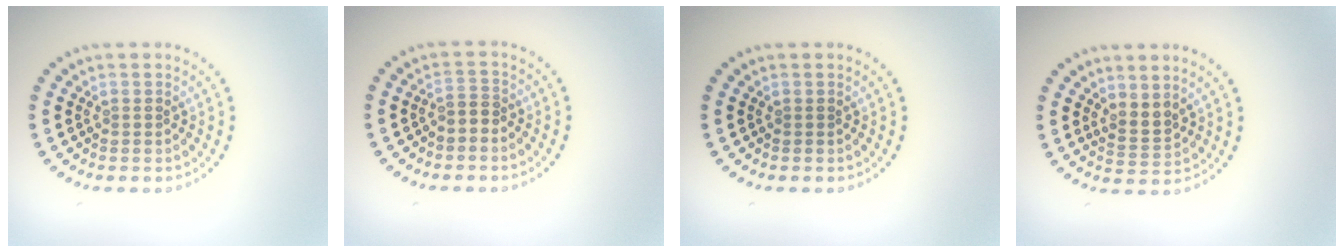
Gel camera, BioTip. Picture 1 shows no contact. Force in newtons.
{"total": 1.2, "press": 1.0, "slide": 0.6}
{"total": 0.0}
{"total": 2.0, "press": 1.4, "slide": 1.4}